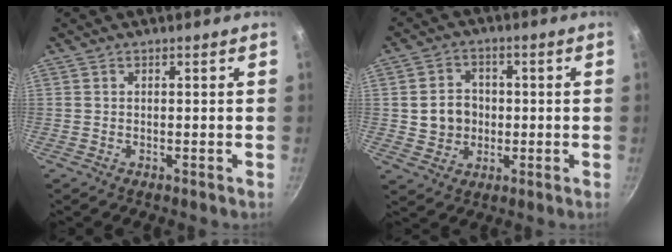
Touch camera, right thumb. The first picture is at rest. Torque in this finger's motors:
{"motor_torque": [-0.51, 0.07, -0.47, 0.15, -0.02]}